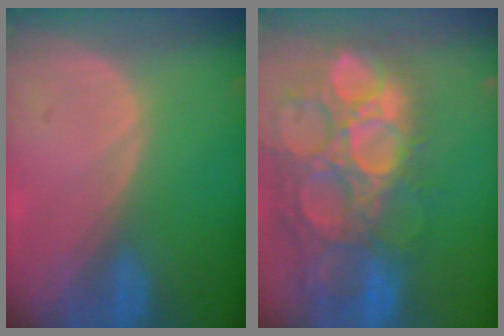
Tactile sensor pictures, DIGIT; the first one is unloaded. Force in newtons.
{"total": 15.7, "press": 12.9, "slide": 8.9}